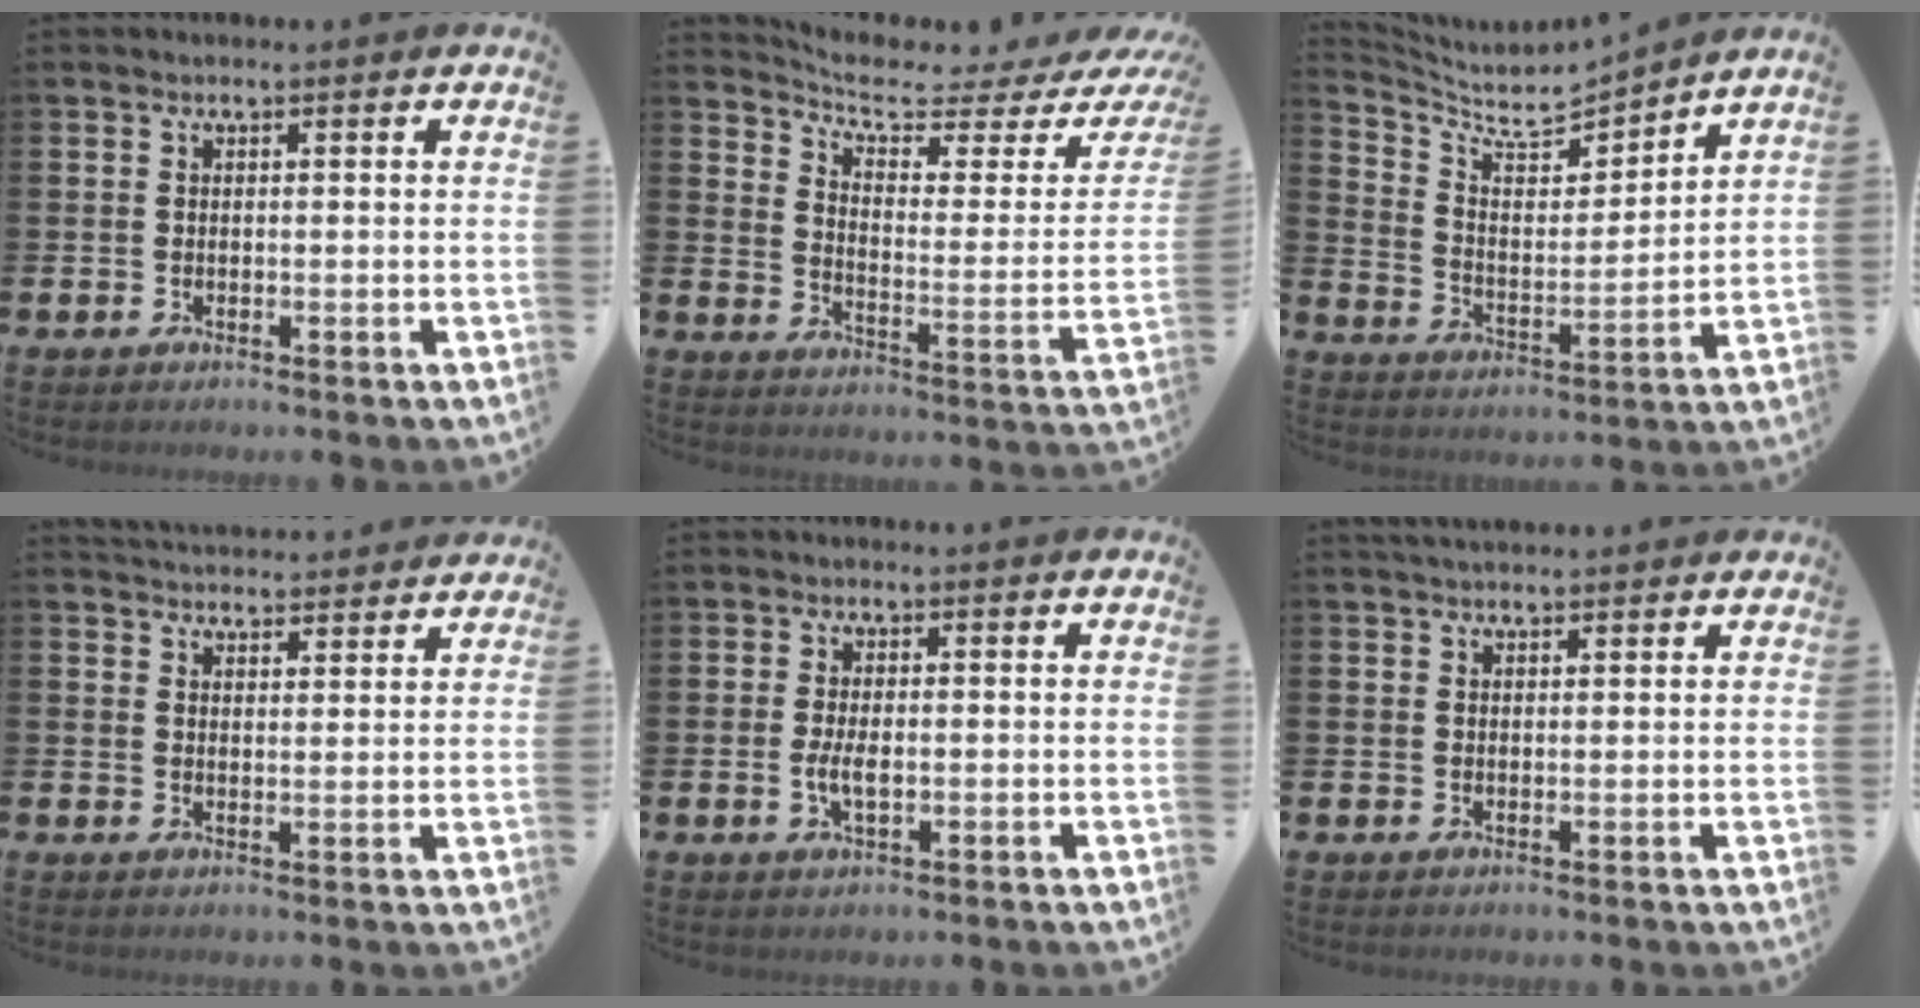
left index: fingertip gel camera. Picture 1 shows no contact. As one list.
[{"total": 5.7, "force": [4.9, 1.4, 2.5], "torque": [-0.068, -0.044, 0.075]}, {"total": 6.4, "force": [6.0, 1.5, 1.6], "torque": [-0.067, -0.052, 0.100]}, {"total": 4.2, "force": [4.2, 0.5, -0.2], "torque": [-0.005, -0.024, 0.076]}, {"total": 3.0, "force": [-0.3, 1.3, 2.6], "torque": [-0.050, 0.002, -0.007]}, {"total": 2.2, "force": [2.2, 0.4, 0.4], "torque": [-0.010, -0.003, 0.039]}]